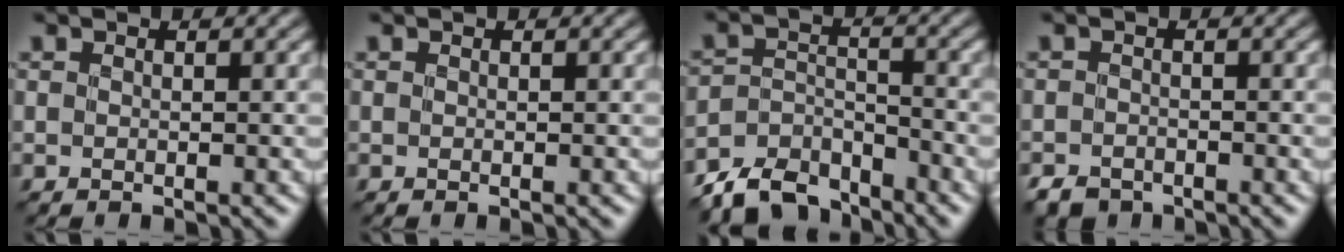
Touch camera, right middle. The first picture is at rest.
{"total": 0.0}
{"total": 6.0, "force": [-5.3, 2.3, 1.6], "torque": [-0.024, -0.005, -0.102]}
{"total": 2.2, "force": [-1.8, 1.2, 0.5], "torque": [-0.007, -0.003, -0.038]}